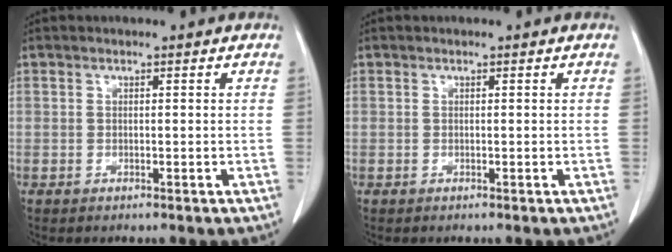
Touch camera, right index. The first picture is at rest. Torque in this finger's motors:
{"motor_torque": [0.00, 0.00, 0.00, 0.00]}